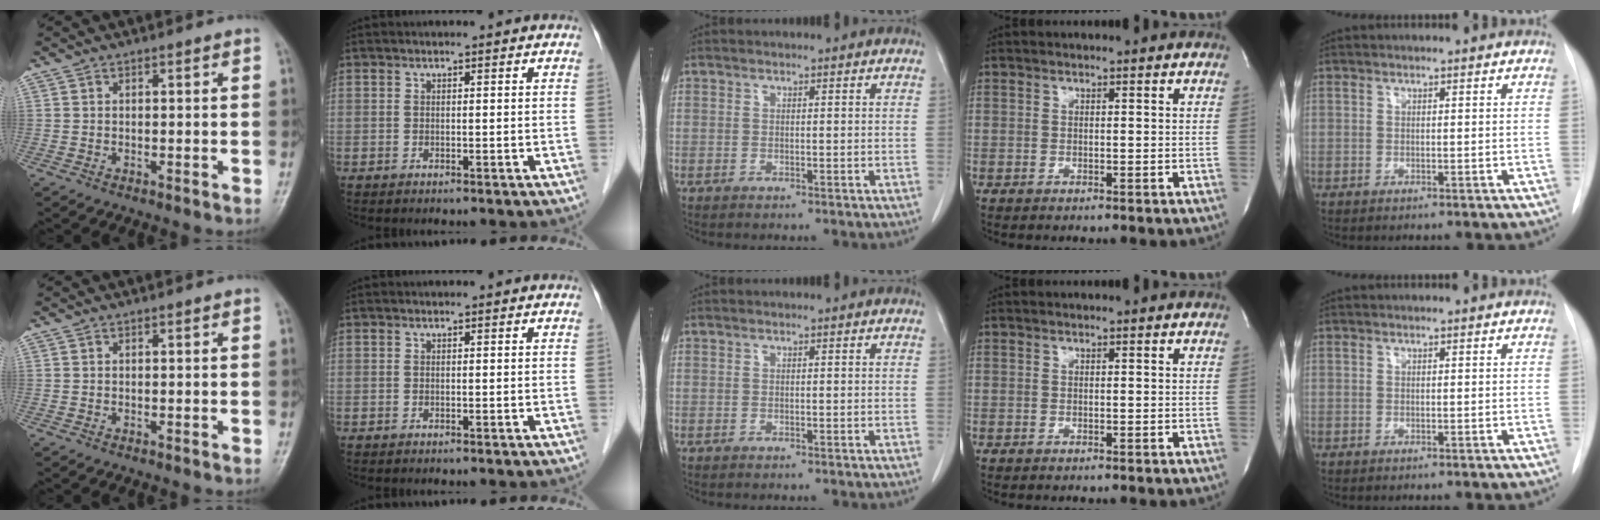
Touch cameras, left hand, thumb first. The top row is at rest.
{}